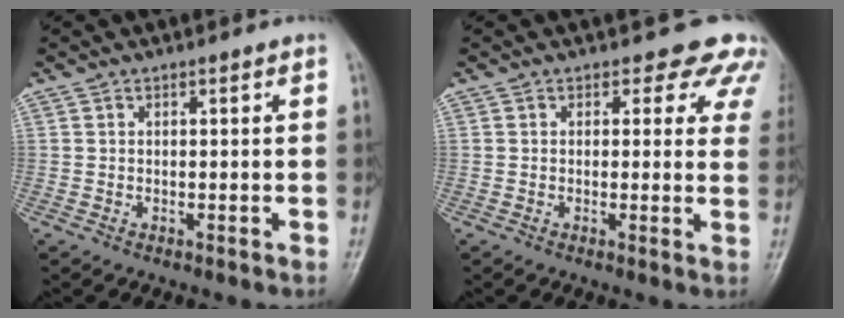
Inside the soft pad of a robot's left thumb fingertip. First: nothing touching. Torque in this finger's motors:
{"motor_torque": [1.80, 1.26, 1.41, -1.36, 0.02]}